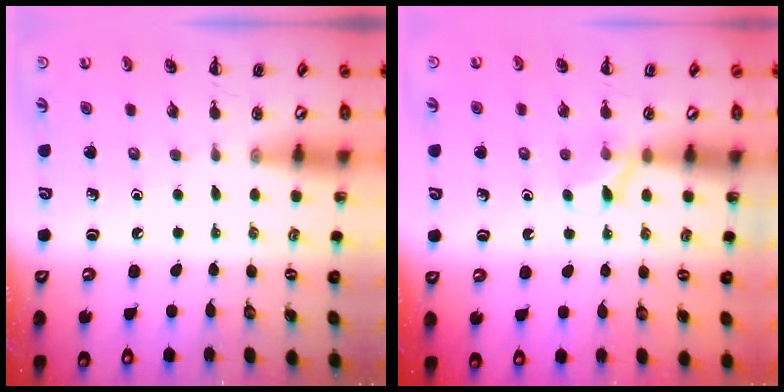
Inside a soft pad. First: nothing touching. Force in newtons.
{"total": 6.2, "press": 5.9, "slide": 1.9}